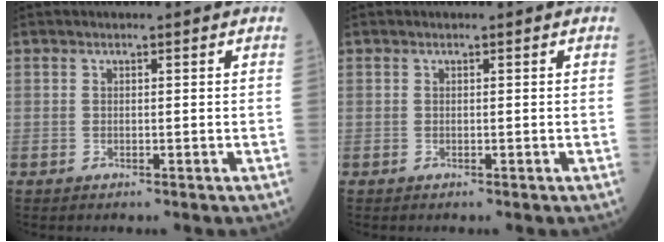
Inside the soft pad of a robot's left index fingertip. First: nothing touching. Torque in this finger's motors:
{"motor_torque": [0.00, 0.00, 0.00, 0.00]}